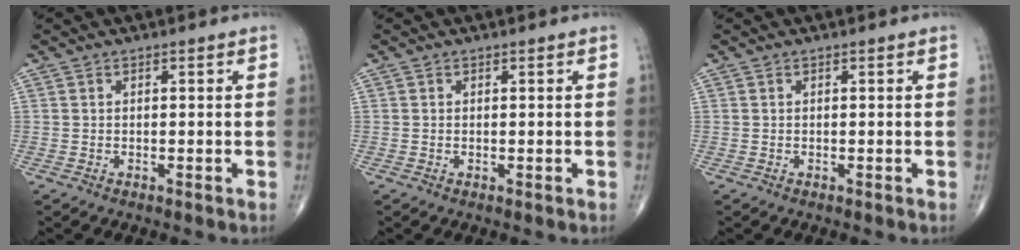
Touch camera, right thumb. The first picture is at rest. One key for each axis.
{"total": 0.0}
{"total": 0.0}